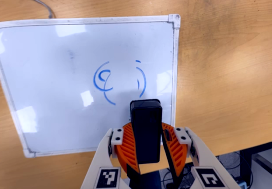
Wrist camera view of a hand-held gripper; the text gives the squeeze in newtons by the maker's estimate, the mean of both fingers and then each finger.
{"total": 8.8, "left": 9.0, "right": 8.7}